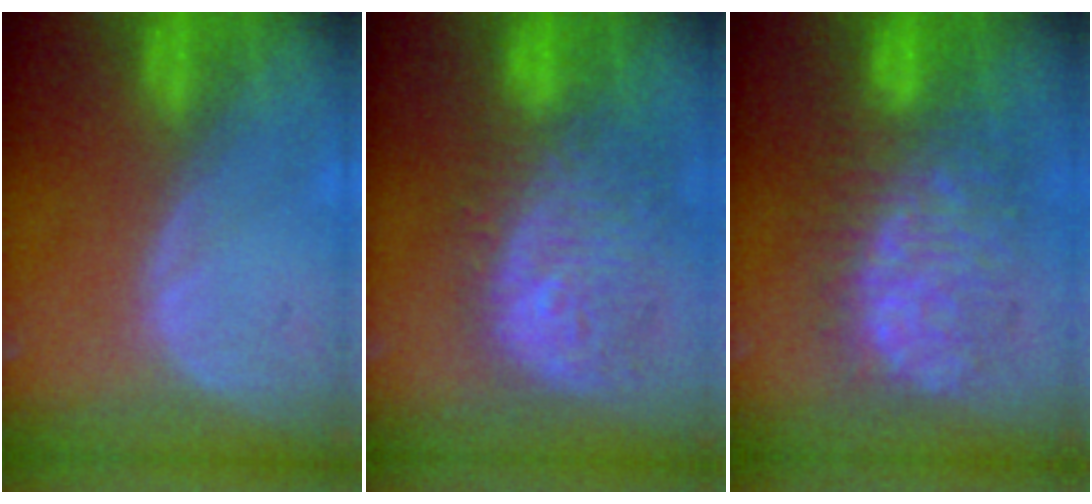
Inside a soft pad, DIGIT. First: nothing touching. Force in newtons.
{"total": 11.5, "press": 10.6, "slide": 4.5}
{"total": 11.1, "press": 11.0, "slide": 1.2}